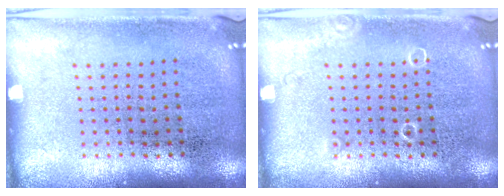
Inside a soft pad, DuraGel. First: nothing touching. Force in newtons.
{"total": 0.6, "press": 0.6, "slide": 0.1}